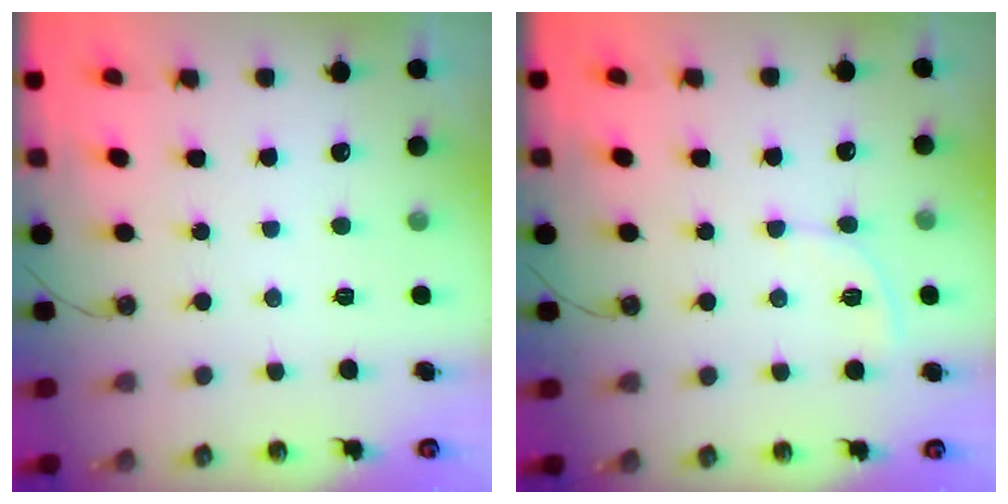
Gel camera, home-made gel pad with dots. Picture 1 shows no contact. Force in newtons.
{"total": 4.5, "press": 4.5, "slide": 0.6}